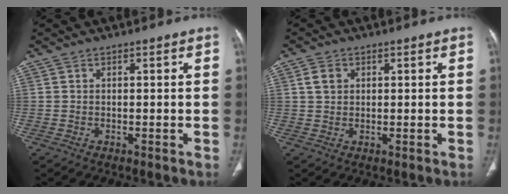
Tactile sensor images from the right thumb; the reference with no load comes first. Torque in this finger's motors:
{"motor_torque": [-0.65, 0.67, 0.11, -0.17, 0.15]}